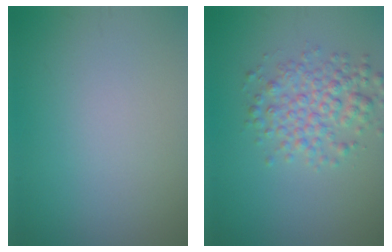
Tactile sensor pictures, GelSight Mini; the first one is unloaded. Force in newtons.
{"total": 4.0, "press": 4.0, "slide": 0.1}